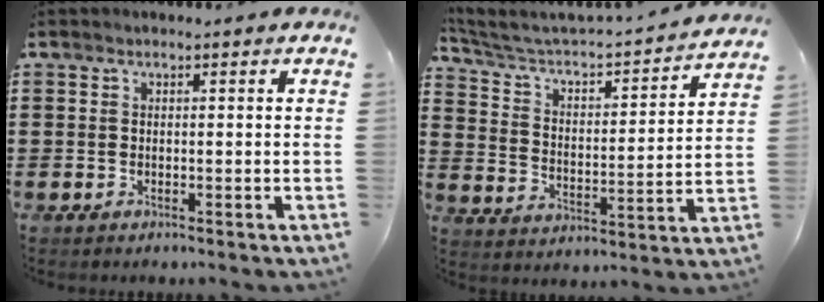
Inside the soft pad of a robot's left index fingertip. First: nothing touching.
{"total": 3.6, "force": [3.3, 0.7, 1.3], "torque": [-0.048, -0.034, 0.042]}